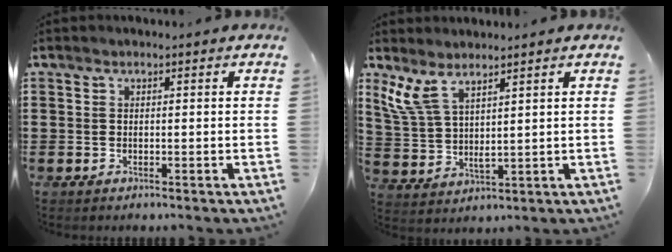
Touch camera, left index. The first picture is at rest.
{"total": 5.1, "force": [3.4, 1.4, 3.5], "torque": [-0.086, -0.007, 0.061]}